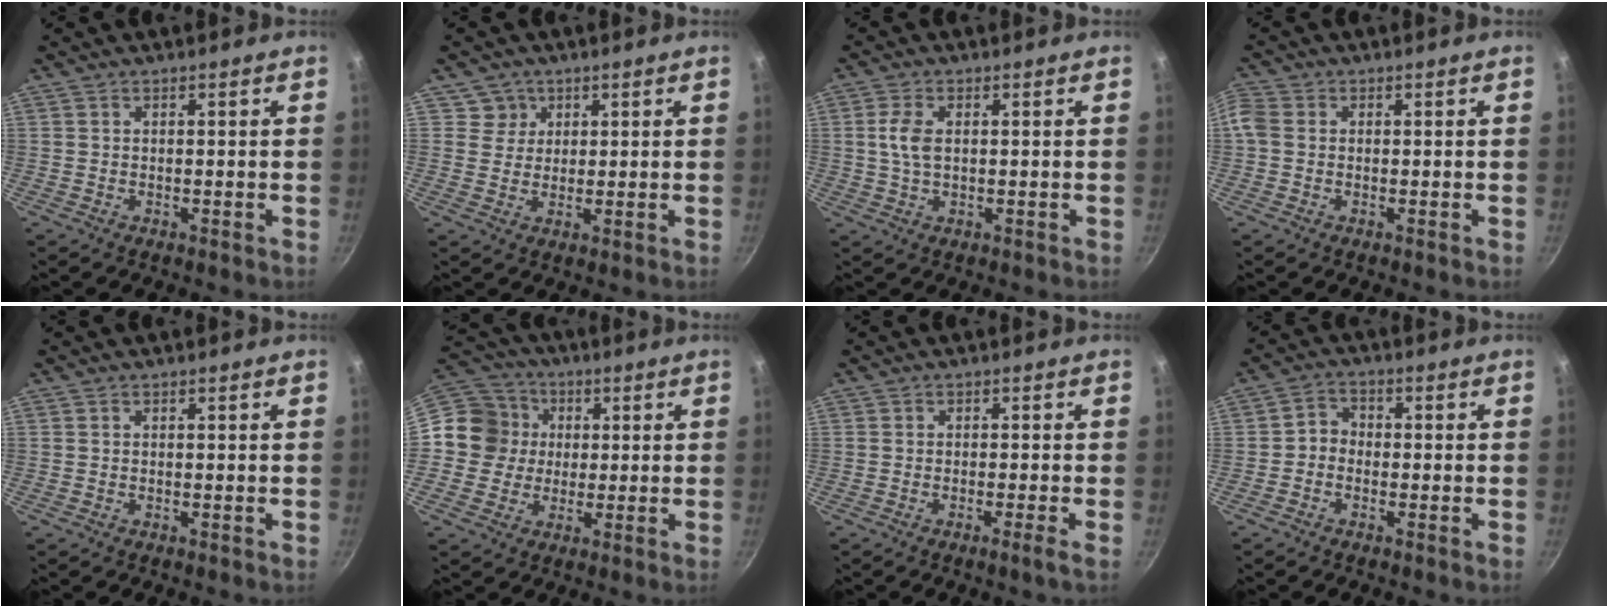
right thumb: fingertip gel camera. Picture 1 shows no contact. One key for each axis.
{"total": 3.7, "fx": 1.6, "fy": 3.4, "fz": 0.0, "tx": 0.033, "ty": 0.002, "tz": 0.023}
{"total": 4.5, "fx": 0.6, "fy": 2.5, "fz": 3.6, "tx": -0.077, "ty": 0.004, "tz": 0.011}
{"total": 3.1, "fx": 0.0, "fy": 2.7, "fz": 1.7, "tx": -0.035, "ty": 0.007, "tz": -0.011}
{"total": 0.0}
{"total": 11.5, "fx": 0.7, "fy": 10.9, "fz": 3.6, "tx": -0.033, "ty": 0.025, "tz": -0.008}
{"total": 1.9, "fx": -1.0, "fy": -0.4, "fz": 1.5, "tx": -0.037, "ty": 0.004, "tz": -0.019}
{"total": 3.0, "fx": -1.1, "fy": 2.5, "fz": 1.3, "tx": -0.011, "ty": 0.020, "tz": -0.030}